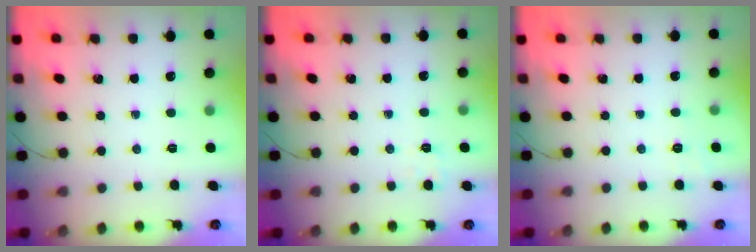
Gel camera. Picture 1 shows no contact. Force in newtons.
{"total": 2.1, "press": 1.4, "slide": 1.6}
{"total": 1.8, "press": 0.1, "slide": 1.8}